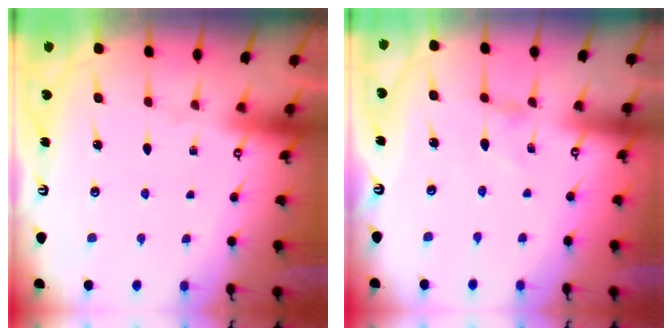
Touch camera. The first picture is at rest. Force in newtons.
{"total": 0.0}